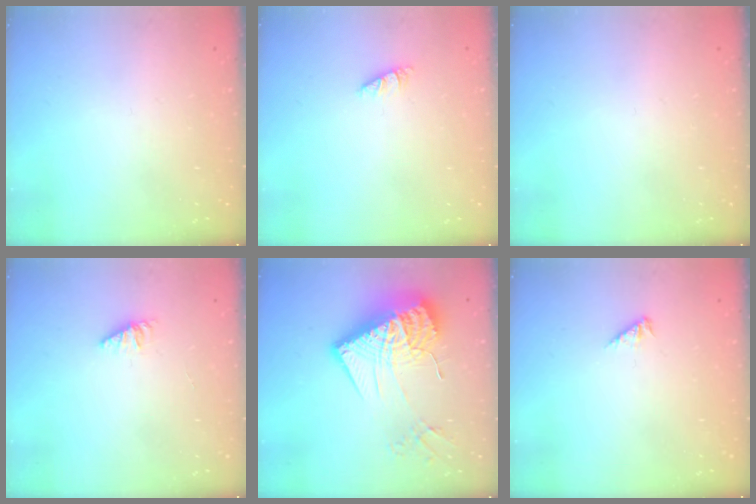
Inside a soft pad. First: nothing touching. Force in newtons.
{"total": 0.7, "press": 0.7, "slide": 0.1}
{"total": 0.0}
{"total": 1.3, "press": 1.2, "slide": 0.2}
{"total": 23.4, "press": 23.3, "slide": 1.8}
{"total": 1.7, "press": 1.6, "slide": 0.4}